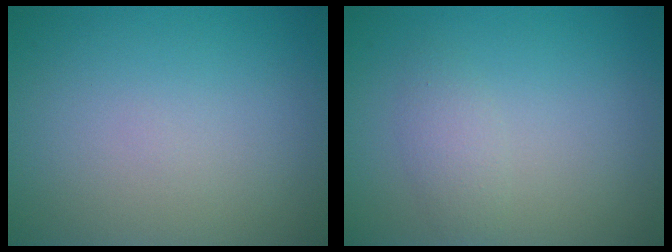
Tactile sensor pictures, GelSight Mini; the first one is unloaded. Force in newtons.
{"total": 1.6, "press": 1.6, "slide": 0.1}